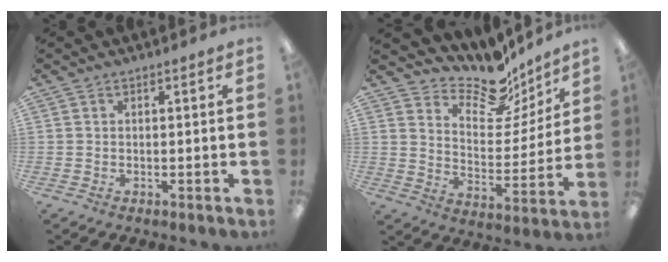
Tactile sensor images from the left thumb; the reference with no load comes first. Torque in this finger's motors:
{"motor_torque": [-0.17, -0.31, -0.57, -0.42, 0.00]}